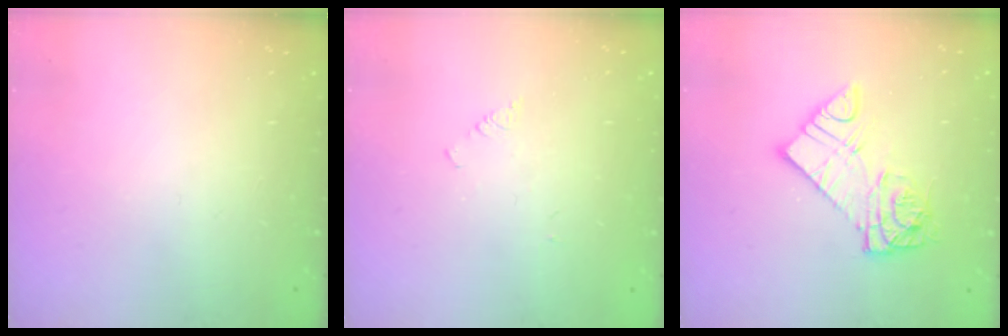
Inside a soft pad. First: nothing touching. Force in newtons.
{"total": 1.0, "press": 0.9, "slide": 0.2}
{"total": 11.0, "press": 10.9, "slide": 1.0}